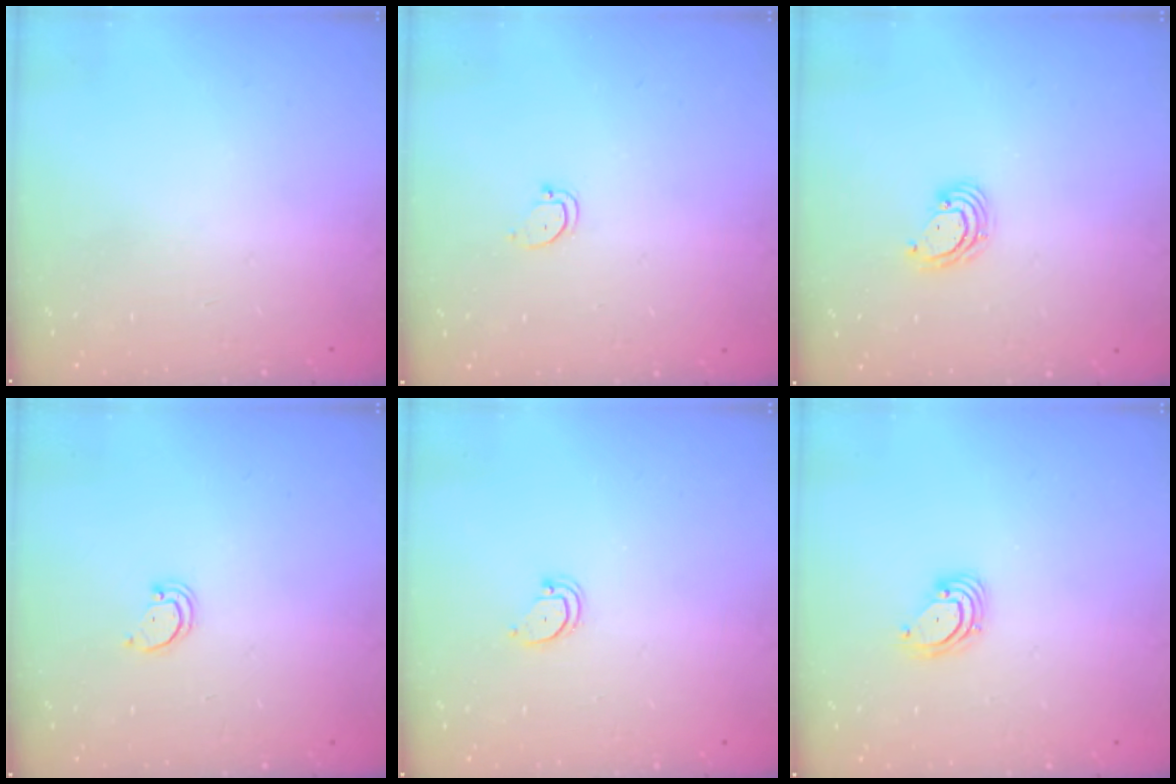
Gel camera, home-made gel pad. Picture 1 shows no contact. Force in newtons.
{"total": 2.9, "press": 2.9, "slide": 0.2}
{"total": 3.9, "press": 3.9, "slide": 0.1}
{"total": 1.6, "press": 1.6, "slide": 0.1}
{"total": 3.0, "press": 3.0, "slide": 0.3}
{"total": 3.4, "press": 3.4, "slide": 0.2}